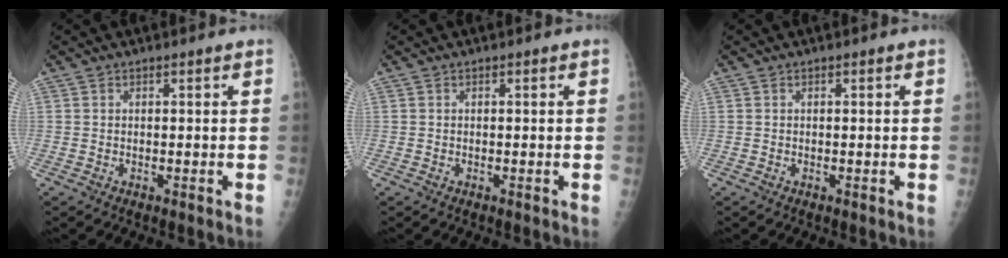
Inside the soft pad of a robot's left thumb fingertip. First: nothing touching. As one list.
[{"total": 0.0}, {"total": 0.0}]